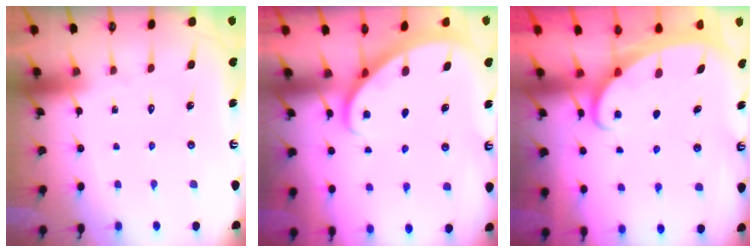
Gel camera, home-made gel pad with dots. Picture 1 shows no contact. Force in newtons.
{"total": 2.4, "press": 2.4, "slide": 0.2}
{"total": 2.2, "press": 2.2, "slide": 0.3}